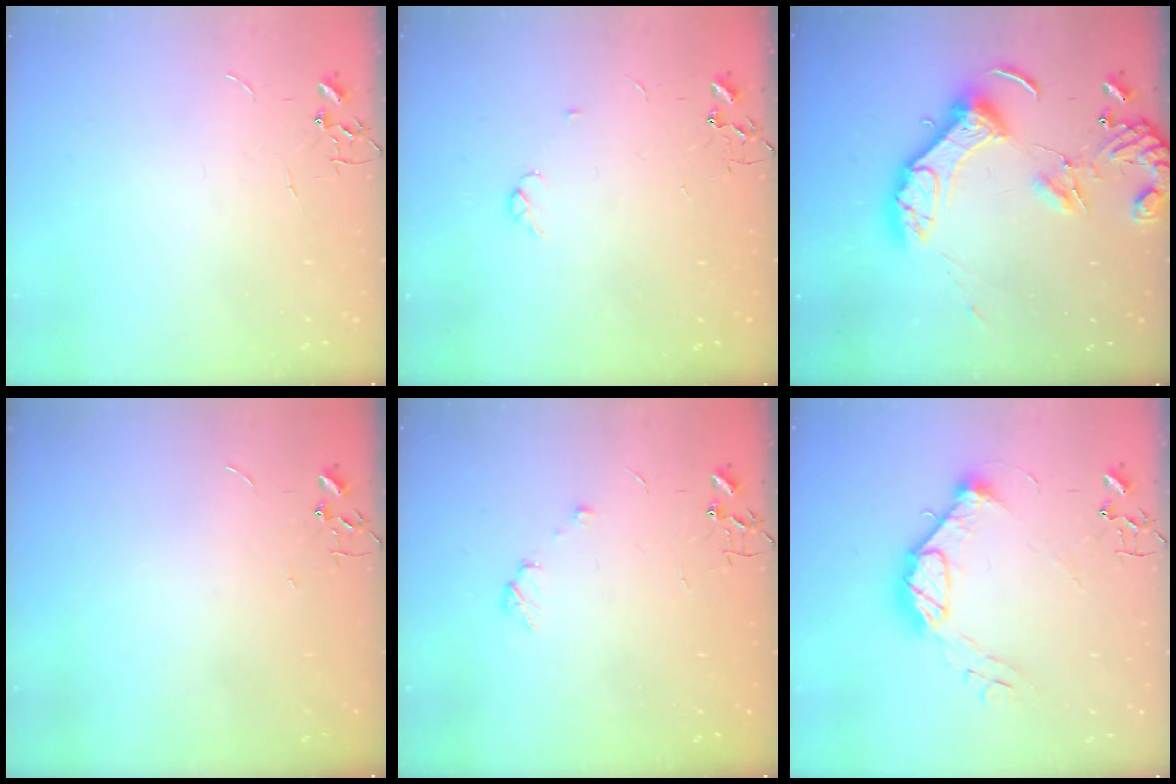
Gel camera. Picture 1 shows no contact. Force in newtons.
{"total": 3.7, "press": 3.6, "slide": 0.5}
{"total": 15.2, "press": 15.0, "slide": 2.2}
{"total": 0.0}
{"total": 5.5, "press": 5.4, "slide": 0.6}
{"total": 12.7, "press": 12.7, "slide": 1.0}